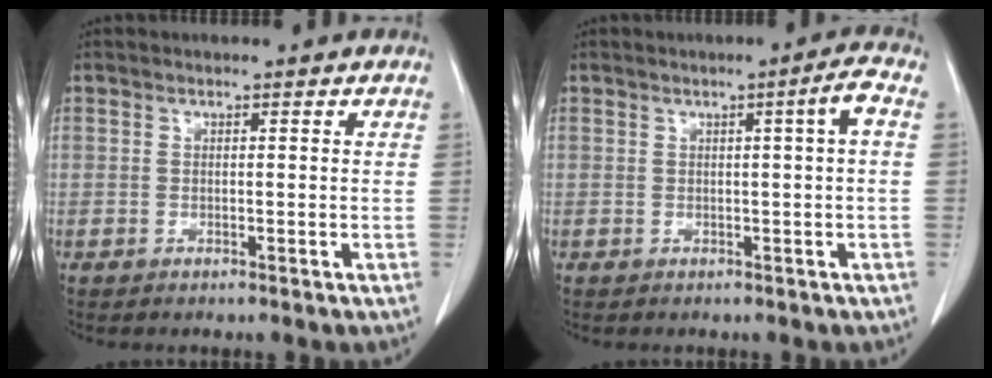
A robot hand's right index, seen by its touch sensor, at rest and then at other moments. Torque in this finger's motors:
{"motor_torque": [0.31, -0.09, 0.15, 0.03]}